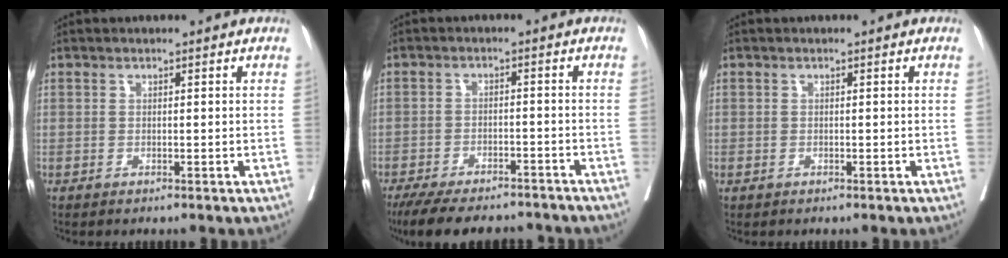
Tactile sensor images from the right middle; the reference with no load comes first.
{"total": 15.0, "force": [-13.2, 3.8, 5.9], "torque": [-0.116, -0.004, -0.182]}
{"total": 0.0}